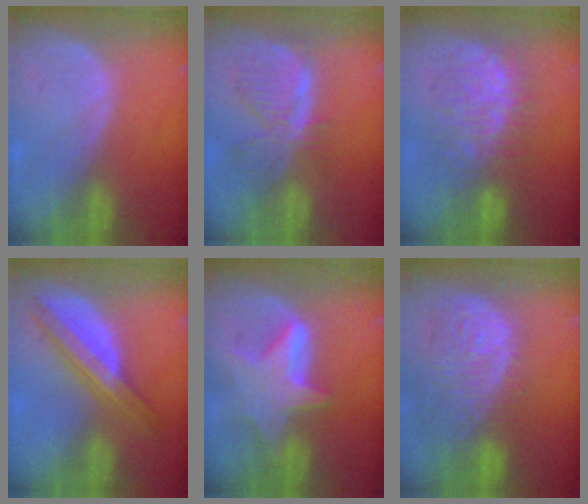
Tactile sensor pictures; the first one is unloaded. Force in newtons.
{"total": 8.0, "press": 7.1, "slide": 3.8}
{"total": 9.1, "press": 9.1, "slide": 0.6}
{"total": 8.0, "press": 8.0, "slide": 0.6}
{"total": 7.8, "press": 7.8, "slide": 0.7}
{"total": 14.1, "press": 11.6, "slide": 8.1}